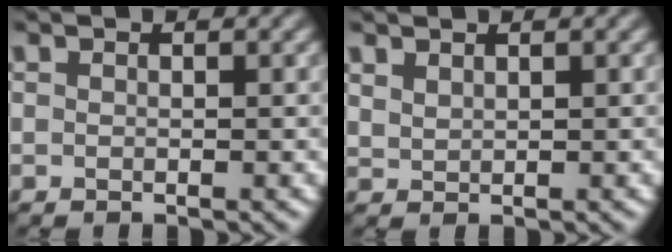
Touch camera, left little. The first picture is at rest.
{"total": 1.0, "force": [1.0, 0.2, 0.2], "torque": [-0.011, 0.000, 0.025]}